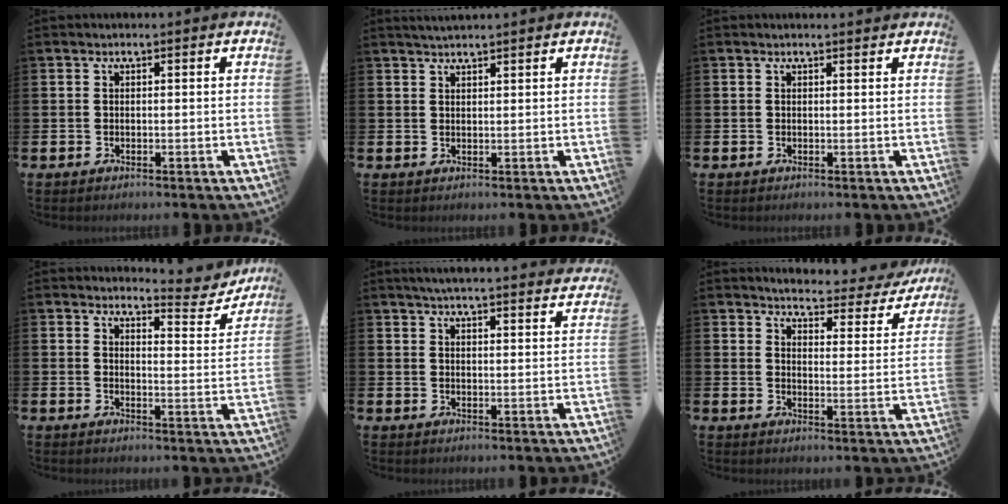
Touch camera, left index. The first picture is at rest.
{"total": 2.1, "force": [2.1, 0.2, 0.5], "torque": [-0.008, -0.005, 0.037]}
{"total": 0.6, "force": [0.6, 0.0, 0.2], "torque": [0.009, -0.005, 0.008]}
{"total": 4.4, "force": [4.3, 0.8, 0.8], "torque": [-0.001, -0.040, 0.066]}
{"total": 4.8, "force": [4.7, -0.1, 1.0], "torque": [-0.030, -0.025, 0.084]}
{"total": 3.9, "force": [3.8, 0.8, 0.6], "torque": [-0.029, -0.034, 0.059]}